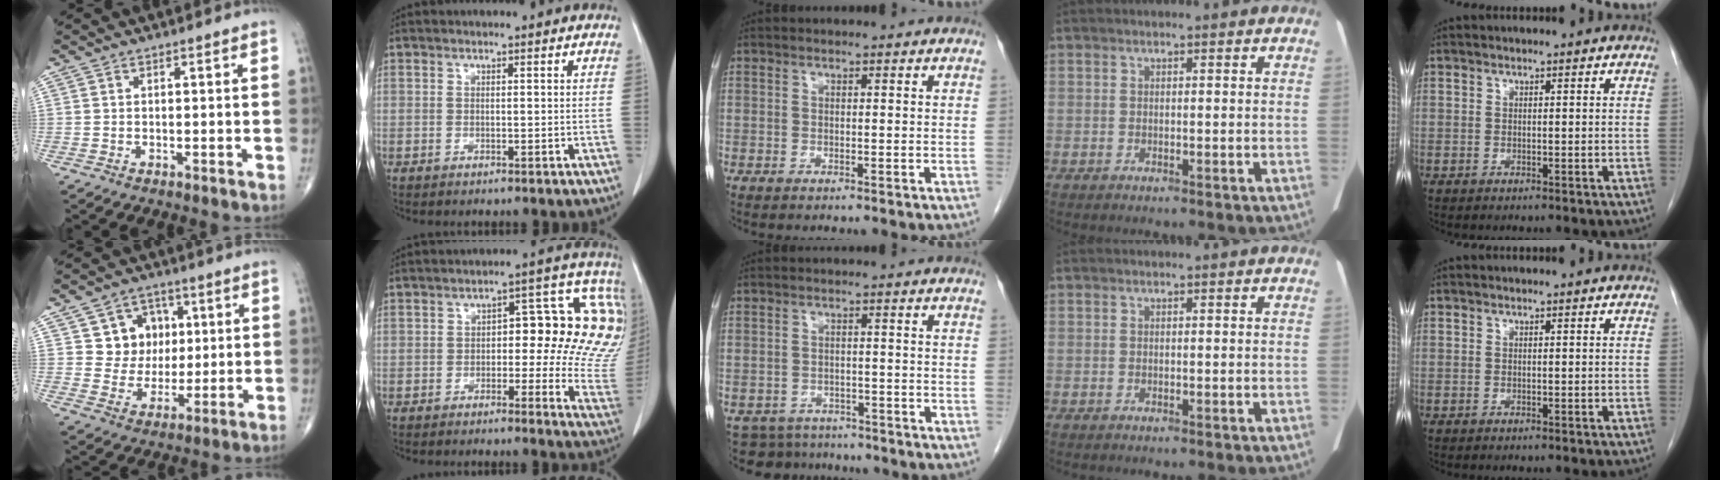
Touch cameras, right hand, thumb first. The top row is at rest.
{"thumb": {"total": 9.6, "force": [2.6, 8.7, 3.1], "torque": [0.001, -0.002, 0.044]}, "index": {"total": 15.6, "force": [2.7, 6.2, 14.1], "torque": [-0.135, 0.031, 0.024]}, "middle": {"total": 6.1, "force": [-5.5, 2.7, -0.4], "torque": [0.007, 0.012, -0.072]}}